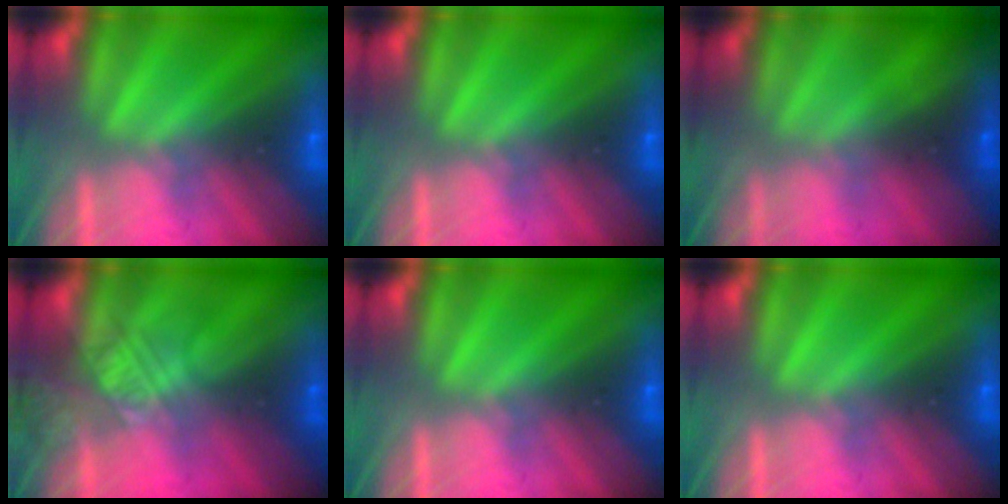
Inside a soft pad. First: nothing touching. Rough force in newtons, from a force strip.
{"total": 0.0}
{"total": 1.2}
{"total": 2.3}
{"total": 0.0}
{"total": 0.0}